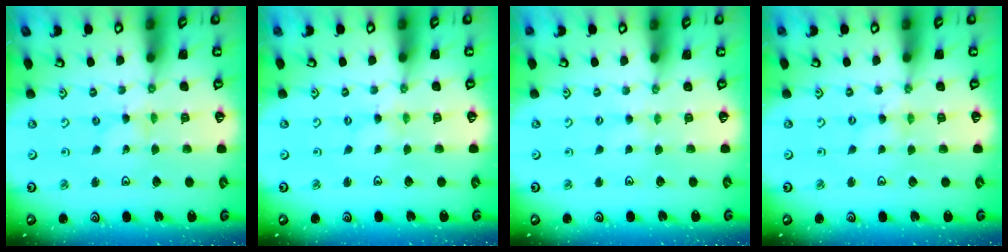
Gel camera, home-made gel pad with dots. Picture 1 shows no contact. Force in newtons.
{"total": 0.5, "press": 0.5, "slide": 0.1}
{"total": 1.9, "press": 1.9, "slide": 0.3}
{"total": 0.0}